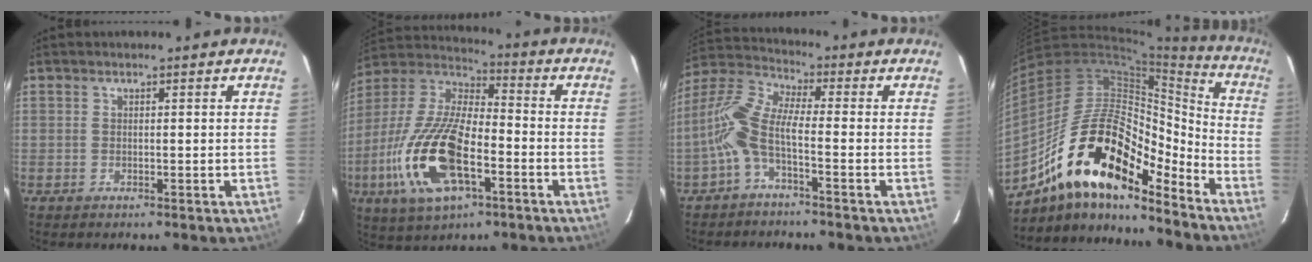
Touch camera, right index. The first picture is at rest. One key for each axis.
{"total": 21.0, "fx": -7.3, "fy": 8.9, "fz": 17.5, "tx": -0.376, "ty": -0.021, "tz": -0.141}
{"total": 8.0, "fx": -2.5, "fy": 2.0, "fz": 7.4, "tx": -0.176, "ty": 0.015, "tz": -0.057}
{"total": 22.6, "fx": -14.7, "fy": 7.9, "fz": 15.3, "tx": -0.263, "ty": -0.009, "tz": -0.271}